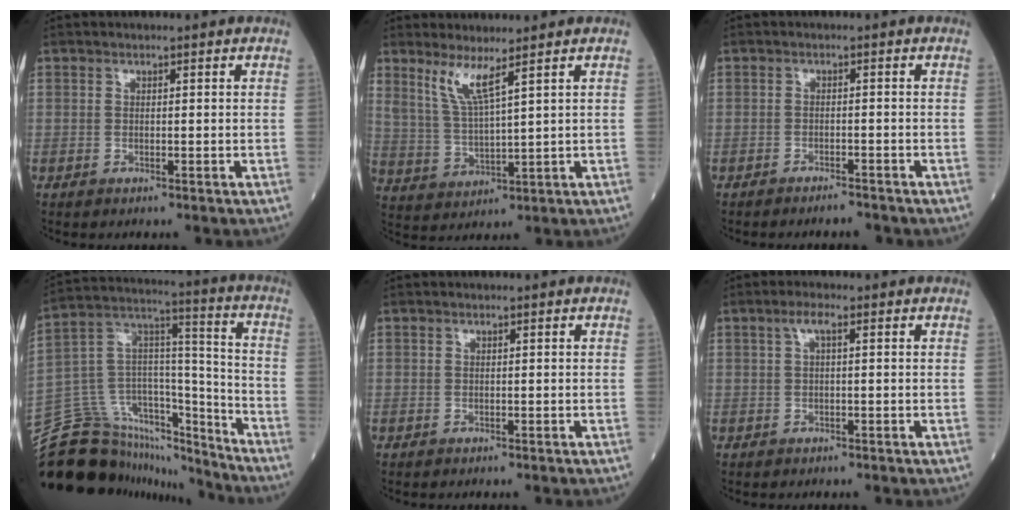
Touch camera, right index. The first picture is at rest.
{"total": 5.7, "force": [3.8, -0.1, 4.2], "torque": [-0.091, -0.011, 0.086]}
{"total": 2.3, "force": [-2.2, 0.3, 0.6], "torque": [-0.012, -0.003, -0.031]}
{"total": 23.5, "force": [-21.7, 6.6, 6.2], "torque": [-0.147, 0.053, -0.355]}
{"total": 0.9, "force": [-0.9, 0.2, 0.4], "torque": [-0.006, -0.001, -0.012]}
{"total": 1.8, "force": [0.4, 0.4, 1.7], "torque": [-0.036, 0.009, 0.006]}